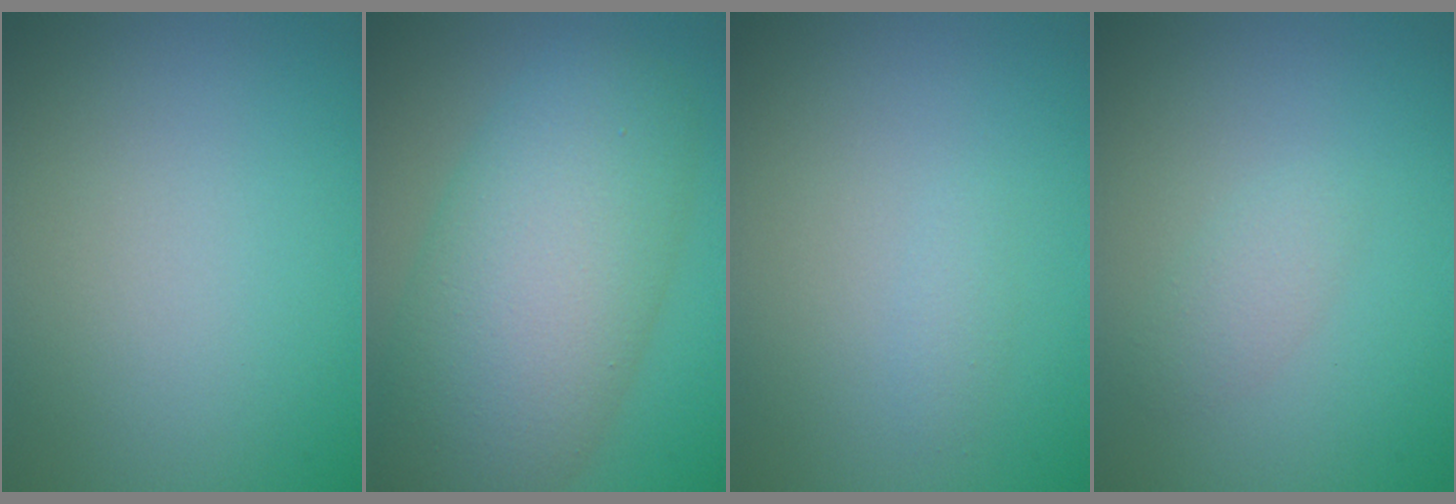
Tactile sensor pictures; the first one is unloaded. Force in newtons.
{"total": 9.7, "press": 9.7, "slide": 0.4}
{"total": 0.6, "press": 0.6, "slide": 0.0}
{"total": 1.3, "press": 1.3, "slide": 0.1}